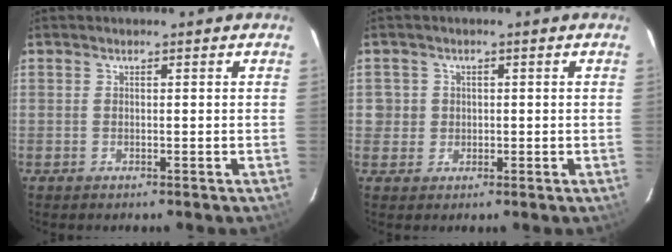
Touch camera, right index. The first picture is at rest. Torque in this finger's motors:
{"motor_torque": [0.09, 0.05, -0.03, -0.01]}